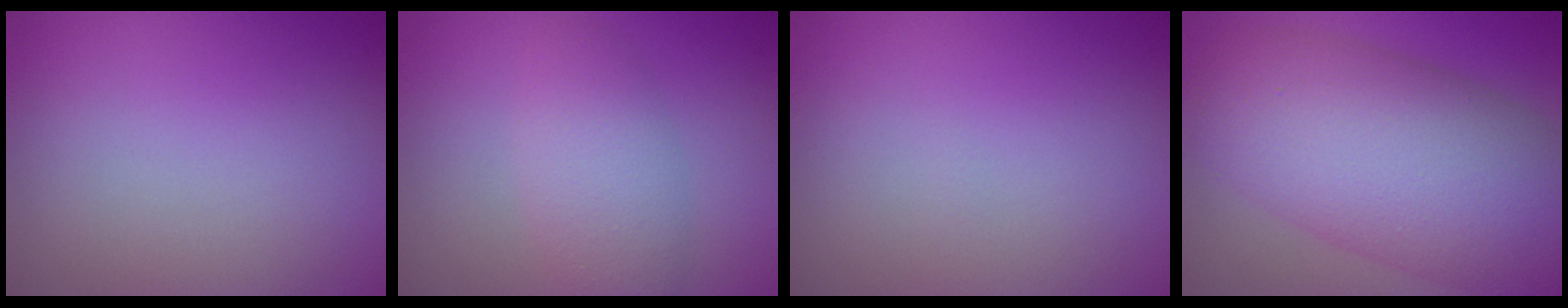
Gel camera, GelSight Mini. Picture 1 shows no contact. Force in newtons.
{"total": 3.8, "press": 3.8, "slide": 0.1}
{"total": 0.0}
{"total": 12.0, "press": 11.9, "slide": 0.6}